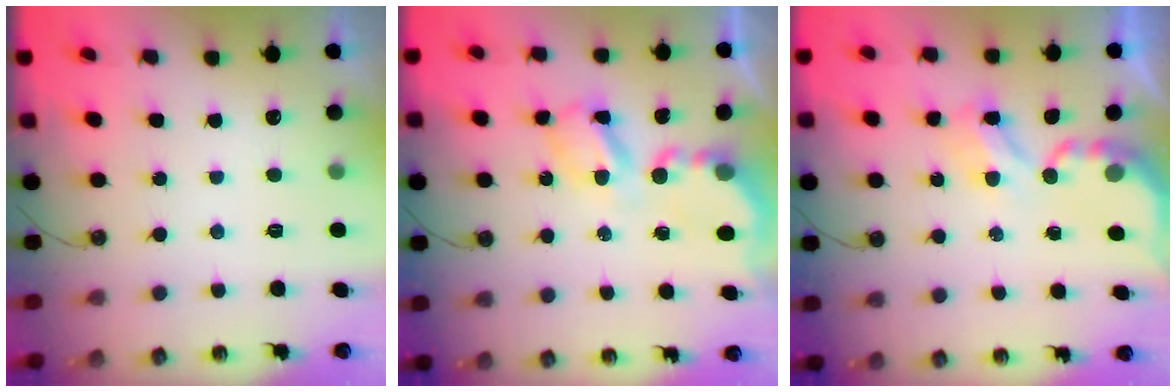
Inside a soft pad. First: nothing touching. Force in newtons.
{"total": 7.3, "press": 7.3, "slide": 0.5}
{"total": 3.7, "press": 3.7, "slide": 0.2}